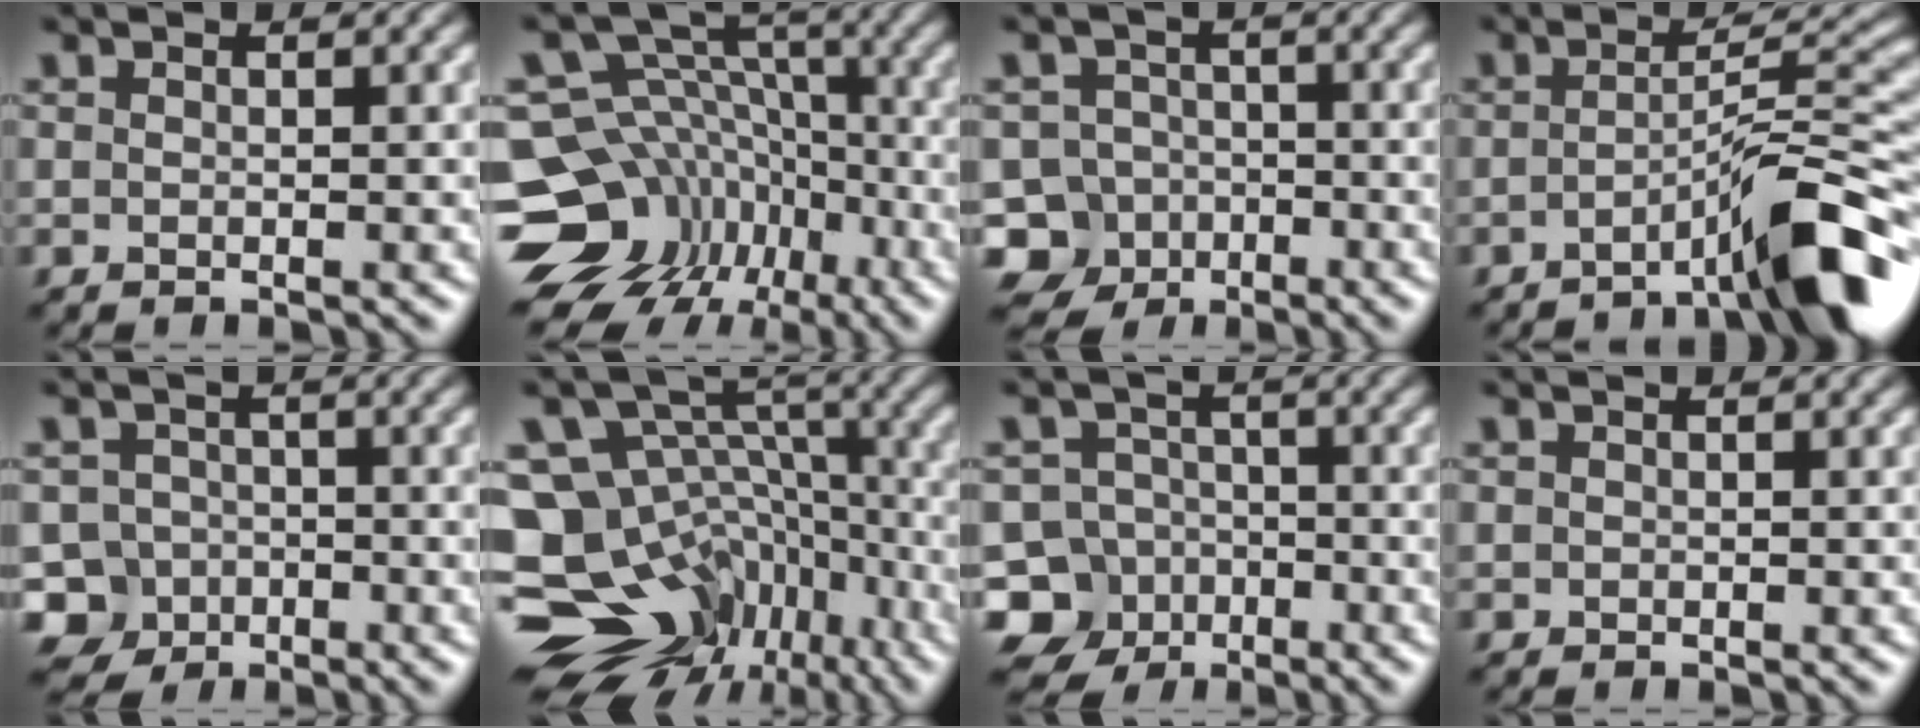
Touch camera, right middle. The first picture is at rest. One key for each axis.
{"total": 13.5, "fx": -6.8, "fy": 10.7, "fz": 4.8, "tx": -0.106, "ty": 0.001, "tz": -0.103}
{"total": 7.9, "fx": -4.8, "fy": 6.1, "fz": 1.5, "tx": -0.011, "ty": -0.016, "tz": -0.103}
{"total": 7.0, "fx": -3.5, "fy": 0.7, "fz": 6.0, "tx": -0.082, "ty": 0.019, "tz": -0.066}
{"total": 6.5, "fx": -3.8, "fy": 5.1, "fz": 1.3, "tx": -0.004, "ty": -0.009, "tz": -0.080}
{"total": 16.5, "fx": -7.7, "fy": 12.6, "fz": 7.5, "tx": -0.153, "ty": -0.005, "tz": -0.091}
{"total": 10.2, "fx": -6.0, "fy": 8.0, "fz": 1.7, "tx": -0.024, "ty": -0.029, "tz": -0.128}
{"total": 0.0}